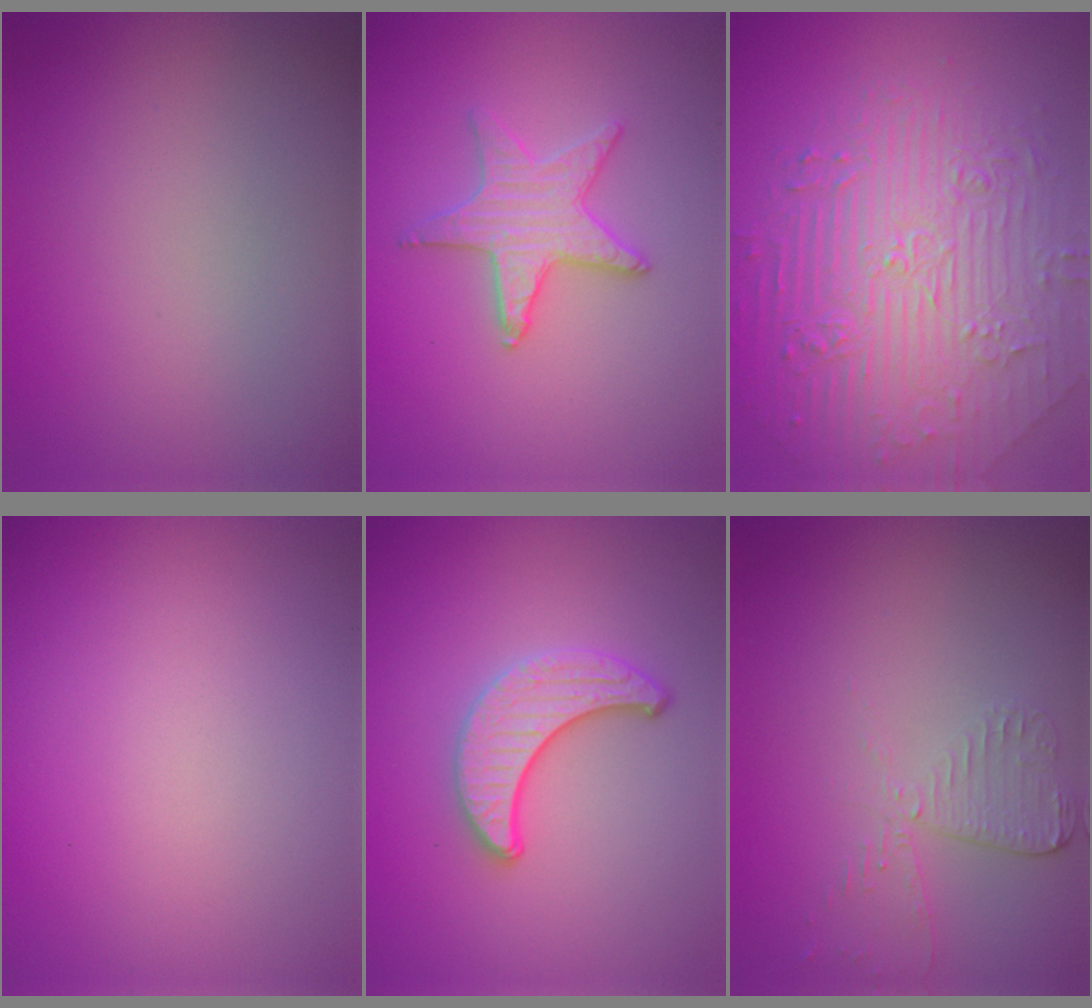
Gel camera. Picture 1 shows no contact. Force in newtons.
{"total": 3.0, "press": 3.0, "slide": 0.4}
{"total": 6.1, "press": 5.5, "slide": 2.6}
{"total": 0.0}
{"total": 3.5, "press": 3.2, "slide": 1.5}
{"total": 2.6, "press": 2.3, "slide": 1.2}